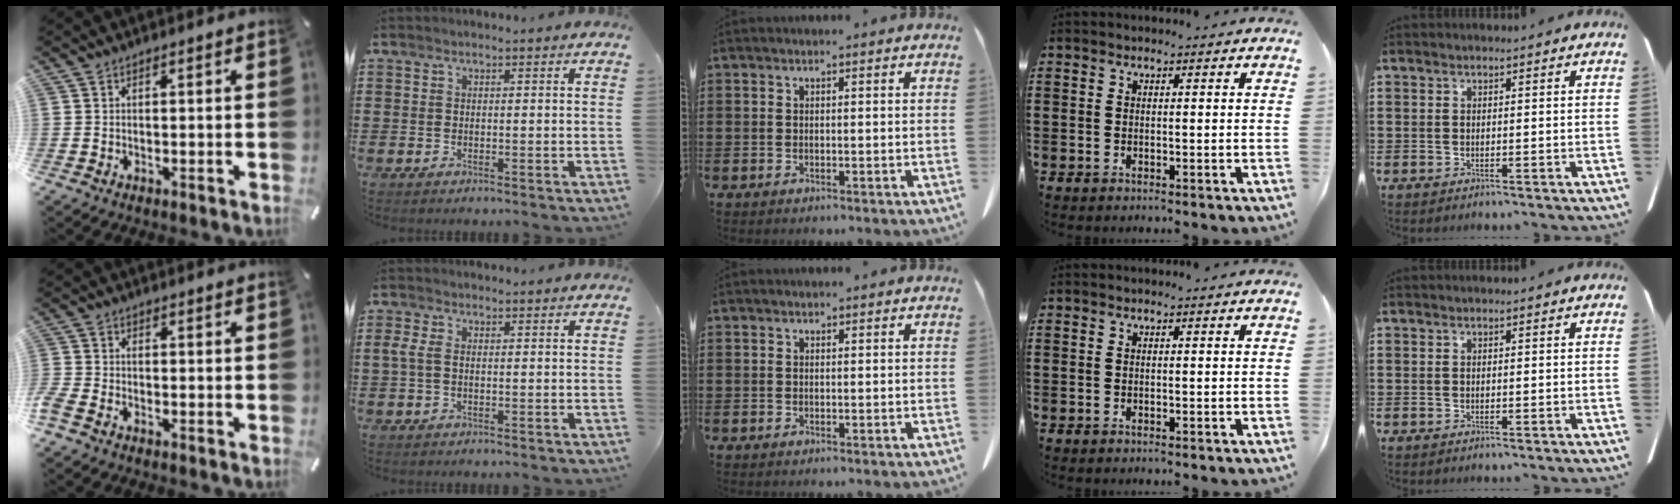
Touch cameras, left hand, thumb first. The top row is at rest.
{"thumb": {"total": 1.8, "force": [-1.5, 0.6, 0.8], "torque": [-0.020, 0.003, -0.030]}, "index": {"total": 2.6, "force": [-0.2, 1.4, 2.2], "torque": [-0.066, -0.004, -0.011]}}